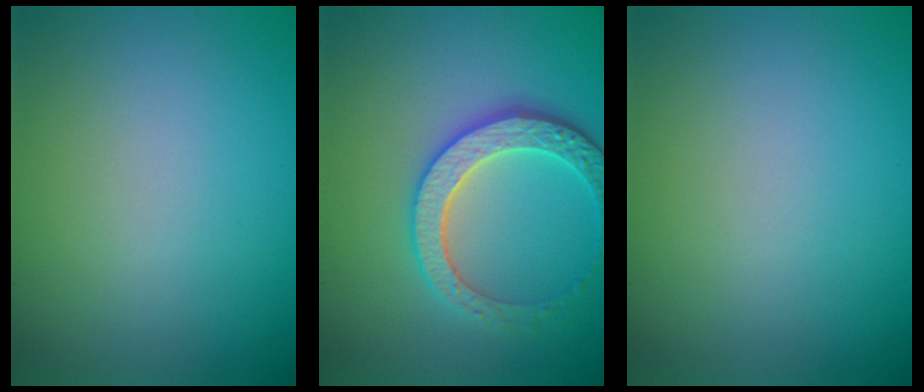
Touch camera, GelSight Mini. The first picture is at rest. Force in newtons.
{"total": 4.0, "press": 3.8, "slide": 1.1}
{"total": 0.0}